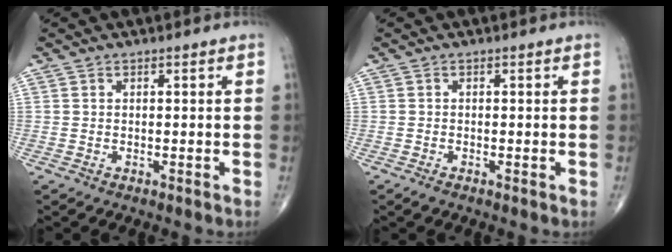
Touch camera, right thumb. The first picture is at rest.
{"total": 1.2, "force": [-0.7, 0.5, 0.9], "torque": [-0.018, -0.003, -0.017]}